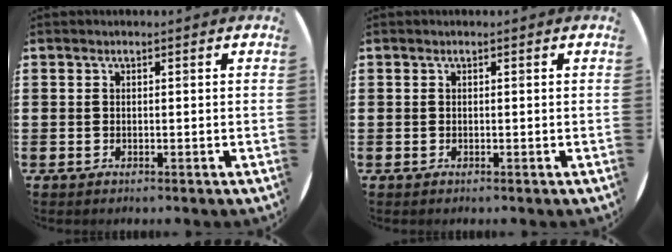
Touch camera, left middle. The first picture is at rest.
{"total": 0.0}